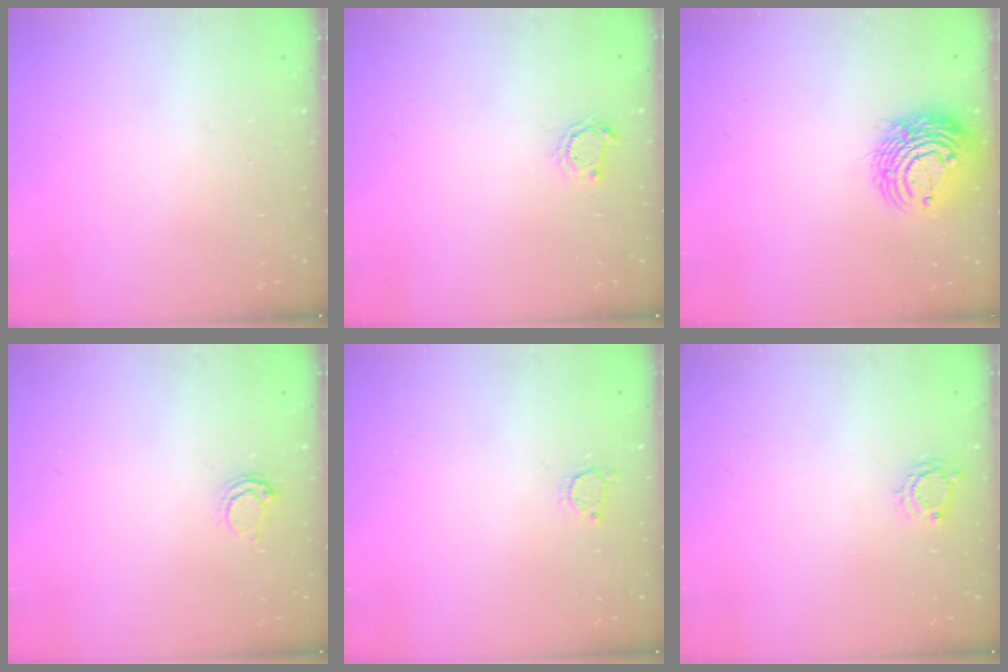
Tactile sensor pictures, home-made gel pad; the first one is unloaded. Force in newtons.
{"total": 3.8, "press": 3.8, "slide": 0.4}
{"total": 12.1, "press": 12.0, "slide": 1.4}
{"total": 3.1, "press": 3.0, "slide": 0.5}
{"total": 2.5, "press": 2.5, "slide": 0.3}
{"total": 3.9, "press": 3.9, "slide": 0.4}